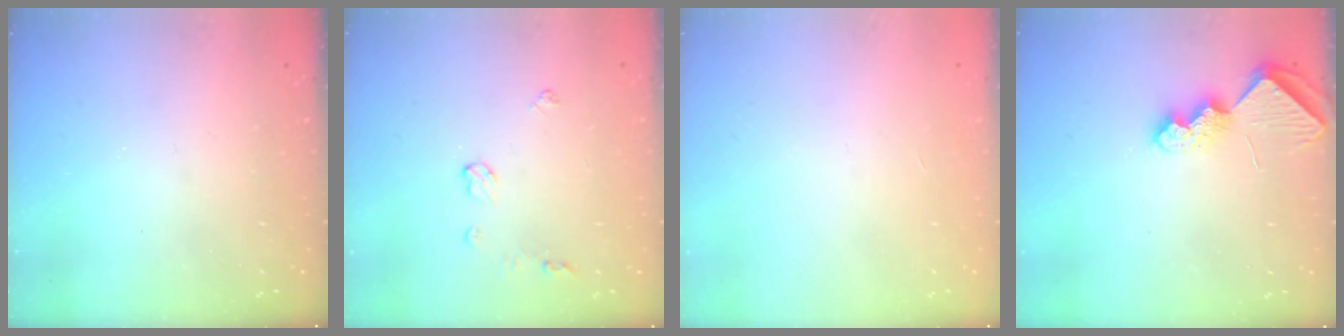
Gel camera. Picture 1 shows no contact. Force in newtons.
{"total": 4.9, "press": 4.8, "slide": 0.7}
{"total": 0.0}
{"total": 7.6, "press": 7.5, "slide": 0.7}